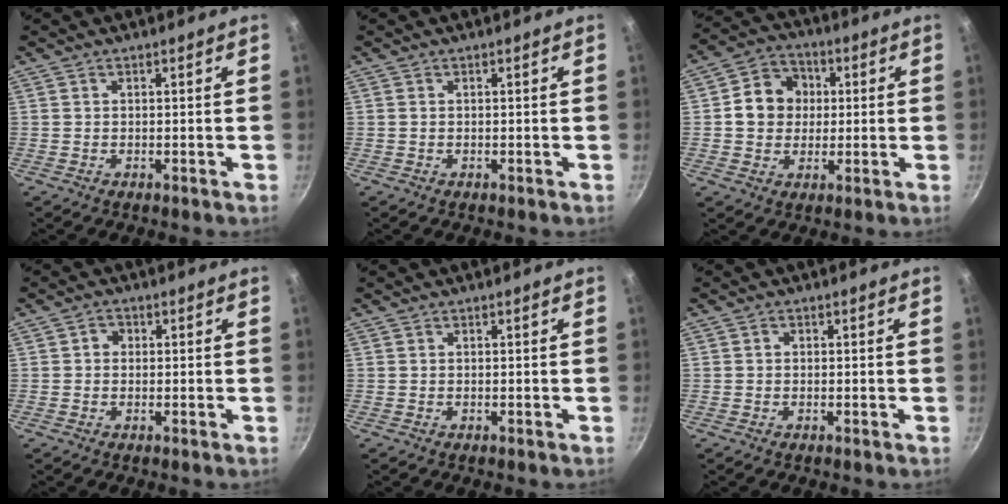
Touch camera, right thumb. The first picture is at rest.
{"total": 0.0}
{"total": 10.0, "force": [1.2, 8.8, 4.5], "torque": [-0.039, 0.014, 0.007]}
{"total": 2.0, "force": [0.1, 1.8, 0.9], "torque": [-0.006, 0.005, -0.003]}
{"total": 0.0}
{"total": 0.7, "force": [0.0, 0.7, 0.3], "torque": [-0.003, 0.004, 0.000]}